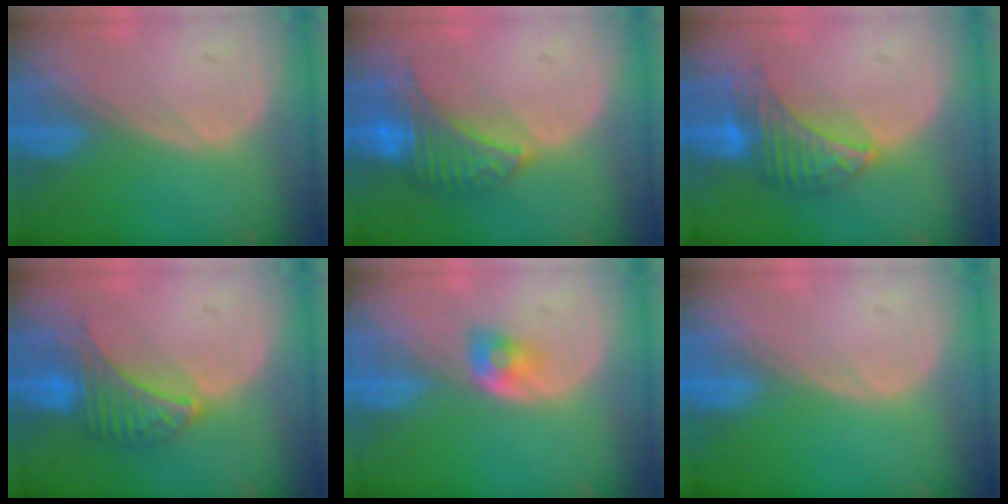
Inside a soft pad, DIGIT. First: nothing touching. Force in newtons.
{"total": 7.9, "press": 7.4, "slide": 2.8}
{"total": 7.1, "press": 6.7, "slide": 2.2}
{"total": 6.5, "press": 6.5, "slide": 0.5}
{"total": 2.7, "press": 2.4, "slide": 1.2}
{"total": 0.0}